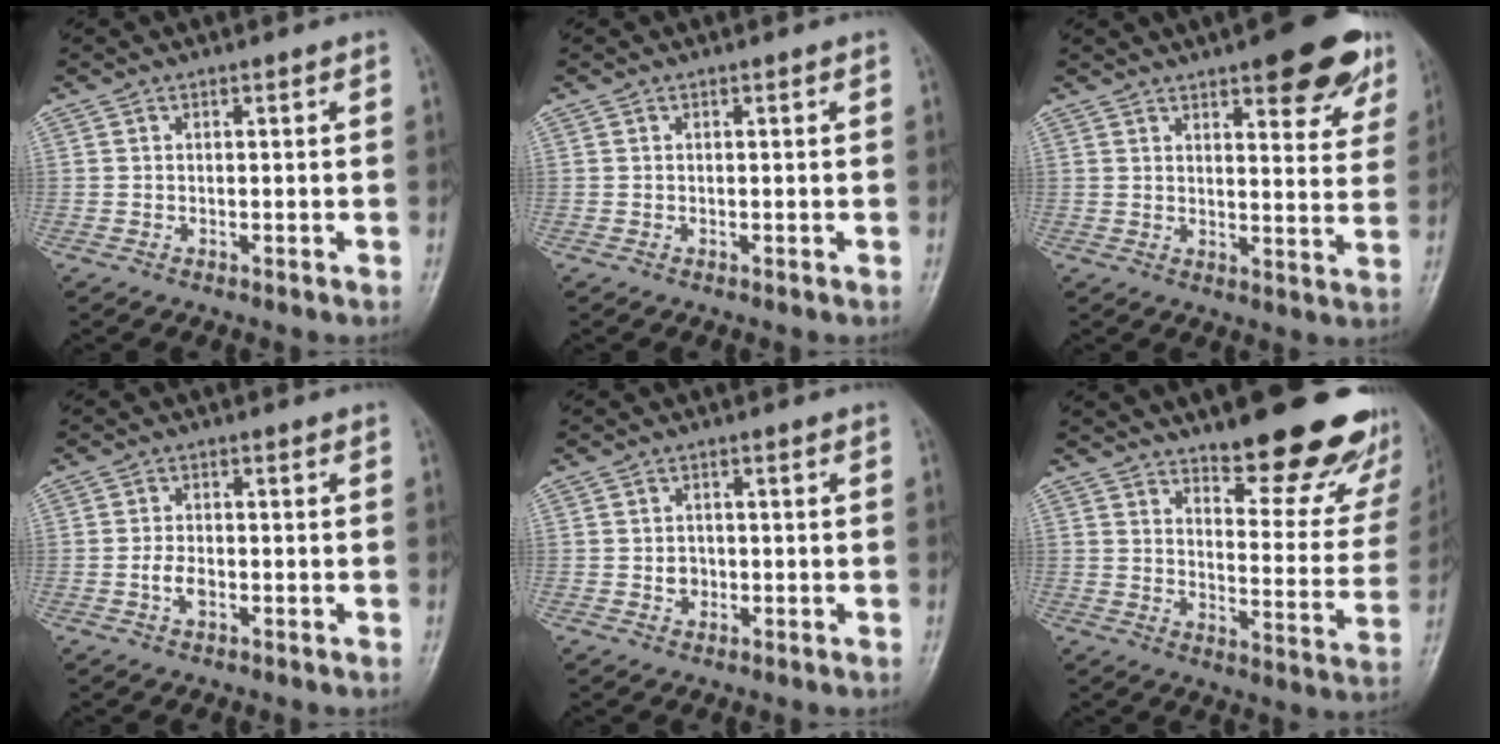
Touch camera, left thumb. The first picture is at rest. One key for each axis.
{"total": 0.0}
{"total": 14.6, "fx": 9.0, "fy": 4.9, "fz": 10.5, "tx": -0.092, "ty": -0.040, "tz": 0.109}
{"total": 2.6, "fx": -0.7, "fy": 1.5, "fz": 2.0, "tx": -0.036, "ty": 0.005, "tz": -0.015}
{"total": 2.1, "fx": -0.3, "fy": 1.9, "fz": 1.0, "tx": -0.002, "ty": 0.004, "tz": -0.004}
{"total": 22.3, "fx": 16.9, "fy": 7.2, "fz": 12.7, "tx": -0.113, "ty": -0.106, "tz": 0.212}